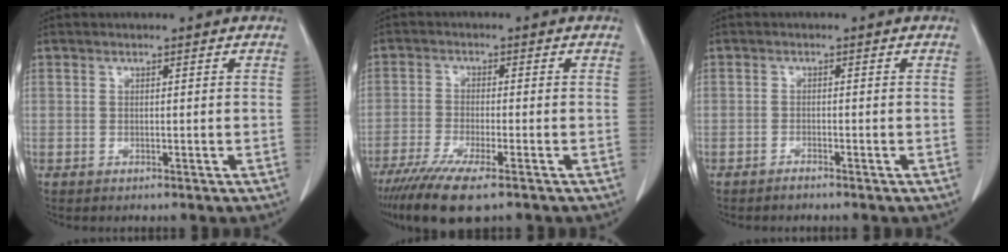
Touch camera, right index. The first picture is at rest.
{"total": 8.9, "force": [-6.2, 0.8, 6.3], "torque": [-0.109, -0.023, -0.103]}
{"total": 0.9, "force": [-0.9, 0.0, 0.2], "torque": [-0.002, 0.001, -0.013]}